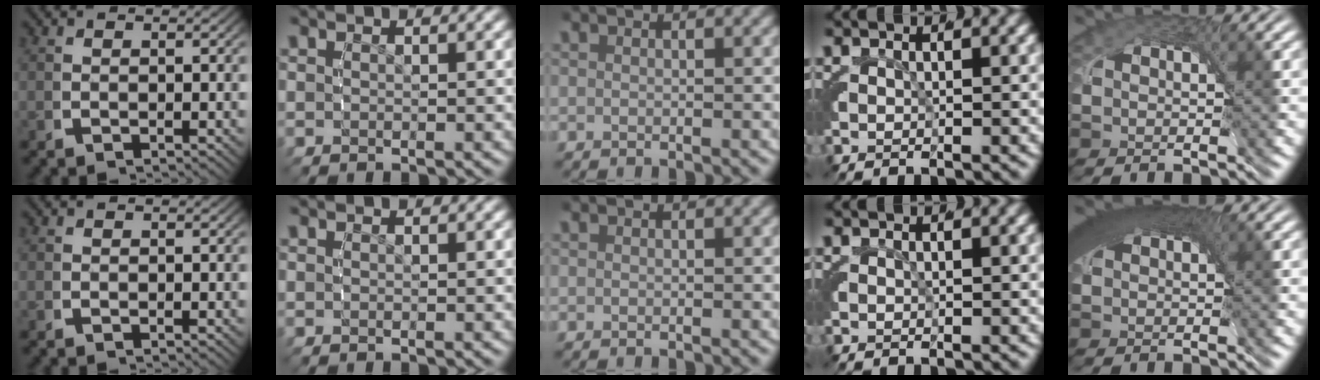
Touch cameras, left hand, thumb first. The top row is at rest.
{"little": {"total": 8.0, "force": [3.1, 4.0, 6.2], "torque": [-0.098, 0.020, 0.032]}}